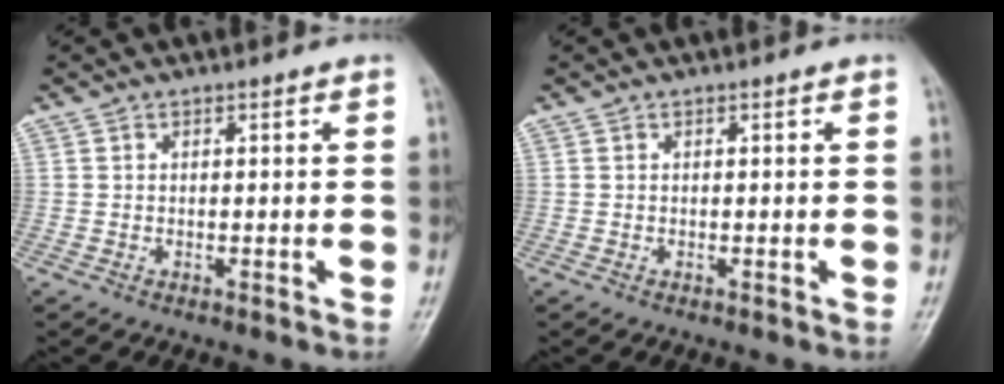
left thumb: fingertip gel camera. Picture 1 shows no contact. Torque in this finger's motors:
{"motor_torque": [0.00, 0.02, 0.00, 0.00, 0.00]}